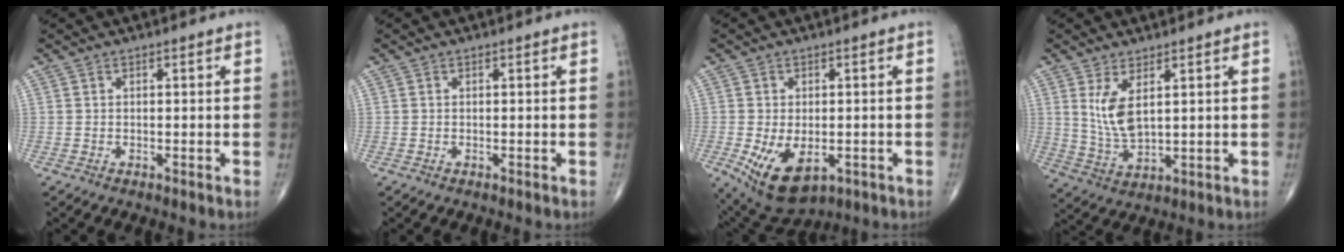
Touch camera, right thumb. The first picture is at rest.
{"total": 0.0}
{"total": 10.7, "force": [-3.3, 6.2, 8.0], "torque": [-0.129, -0.007, -0.037]}
{"total": 4.8, "force": [1.7, 1.7, 4.1], "torque": [-0.085, -0.018, 0.046]}